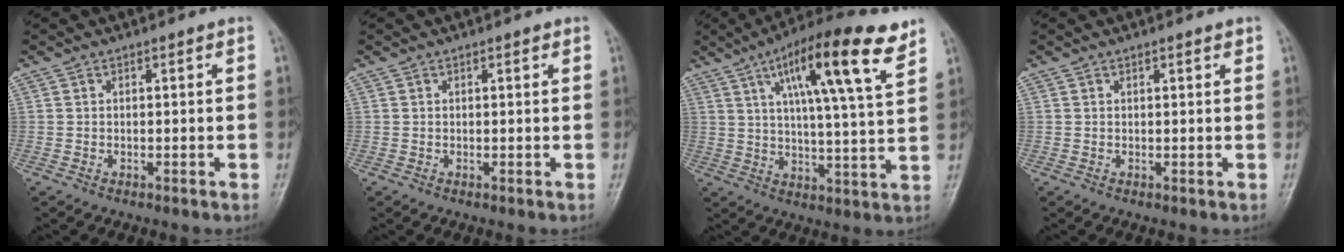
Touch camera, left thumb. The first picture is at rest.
{"total": 0.6, "force": [0.4, 0.2, 0.5], "torque": [-0.007, -0.001, 0.005]}
{"total": 17.9, "force": [9.5, 3.3, 14.8], "torque": [-0.224, -0.023, 0.148]}
{"total": 1.1, "force": [0.7, 0.3, 0.8], "torque": [-0.011, -0.002, 0.010]}